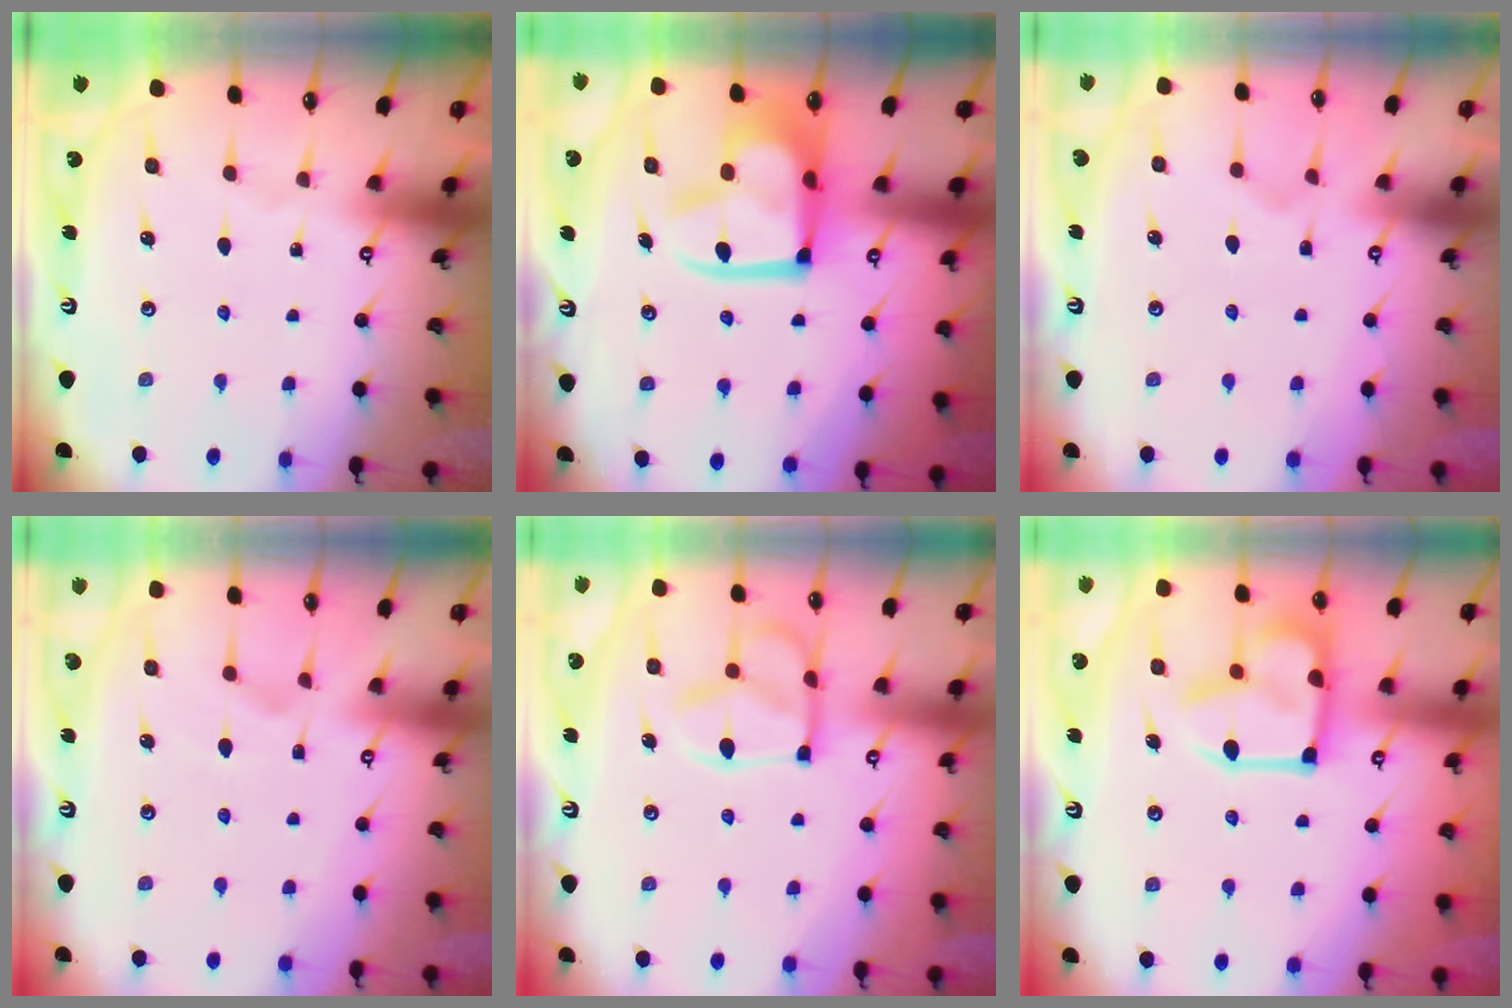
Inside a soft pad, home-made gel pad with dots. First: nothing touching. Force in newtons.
{"total": 15.1, "press": 15.0, "slide": 1.9}
{"total": 2.9, "press": 2.6, "slide": 1.3}
{"total": 1.5, "press": 0.9, "slide": 1.2}
{"total": 12.5, "press": 12.5, "slide": 0.9}
{"total": 13.8, "press": 13.8, "slide": 1.2}